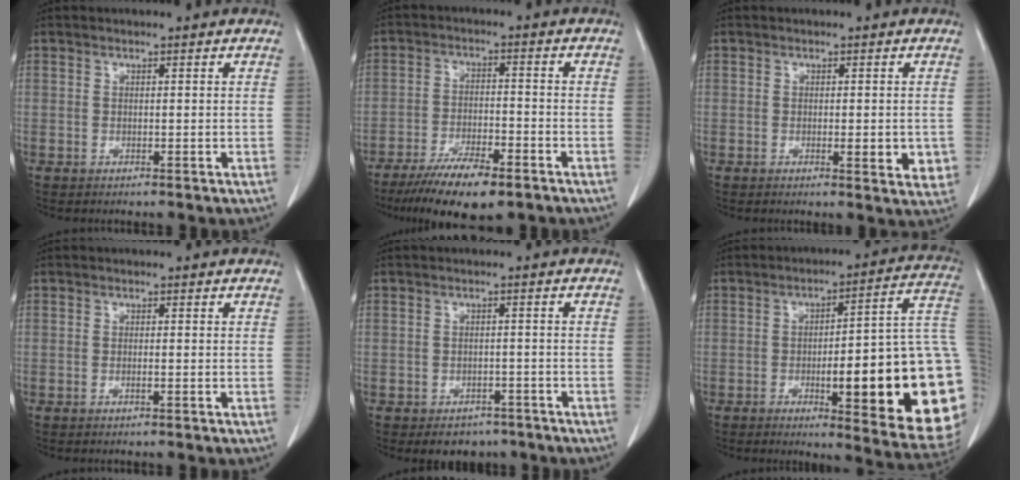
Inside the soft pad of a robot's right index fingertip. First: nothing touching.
{"total": 11.0, "force": [-7.9, 2.3, 7.3], "torque": [-0.122, -0.022, -0.130]}
{"total": 4.1, "force": [-0.8, 1.3, 3.7], "torque": [-0.038, -0.004, -0.008]}
{"total": 0.5, "force": [-0.2, -0.1, 0.5], "torque": [-0.009, 0.002, -0.002]}
{"total": 4.6, "force": [-3.4, 2.9, 1.1], "torque": [-0.006, 0.008, -0.042]}
{"total": 24.9, "force": [-4.0, 3.4, 24.4], "torque": [-0.228, 0.011, -0.049]}